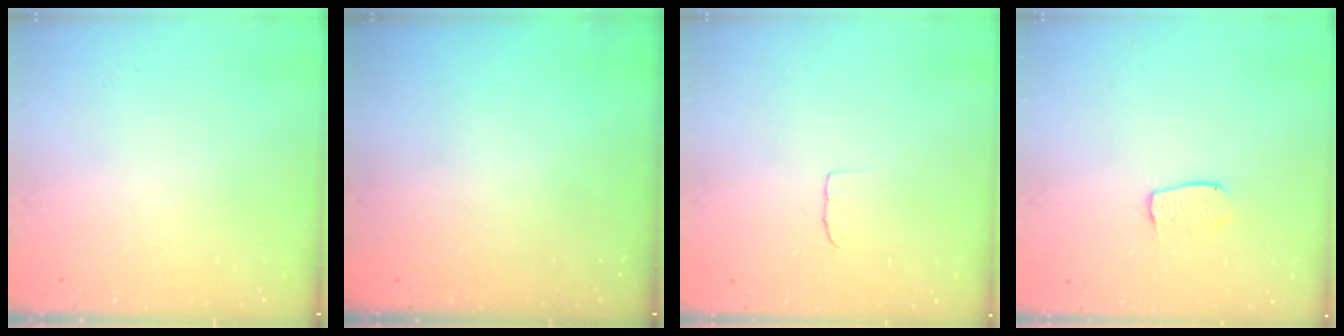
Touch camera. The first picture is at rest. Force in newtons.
{"total": 0.0}
{"total": 4.4, "press": 4.3, "slide": 0.4}
{"total": 6.0, "press": 6.0, "slide": 0.4}